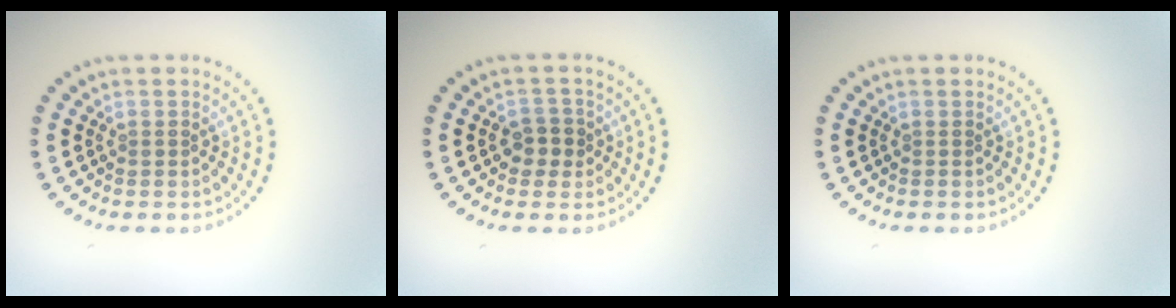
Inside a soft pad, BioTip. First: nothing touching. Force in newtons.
{"total": 2.1, "press": 2.0, "slide": 0.6}
{"total": 0.0}